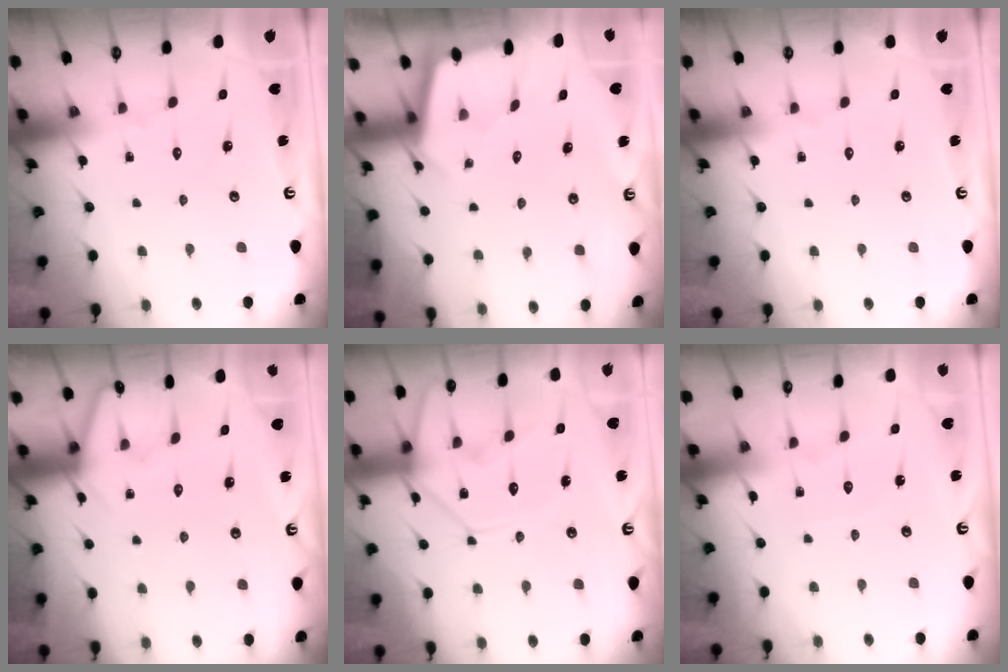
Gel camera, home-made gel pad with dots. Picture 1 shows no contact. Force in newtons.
{"total": 1.7, "press": 1.7, "slide": 0.2}
{"total": 0.0}
{"total": 4.4, "press": 4.4, "slide": 0.7}
{"total": 12.3, "press": 12.2, "slide": 1.3}
{"total": 3.6, "press": 3.6, "slide": 0.6}